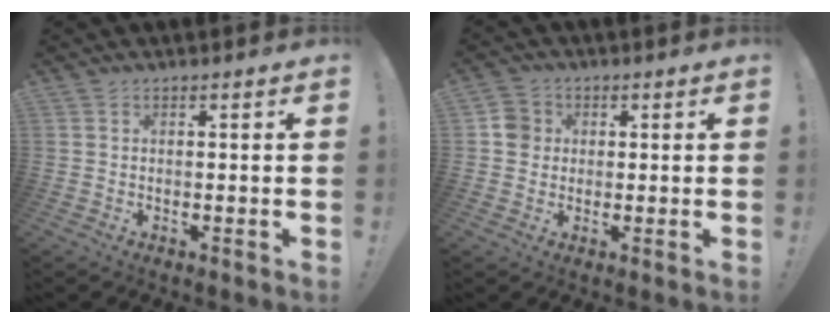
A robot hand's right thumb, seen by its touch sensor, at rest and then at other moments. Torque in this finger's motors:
{"motor_torque": [0.10, -0.01, 0.43, -0.21, -0.01]}